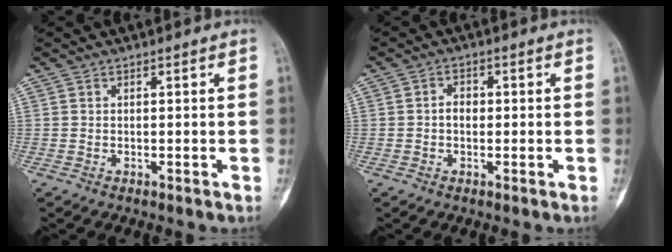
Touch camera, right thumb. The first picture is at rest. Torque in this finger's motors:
{"motor_torque": [-0.04, 0.02, 0.05, -0.07, 0.03]}